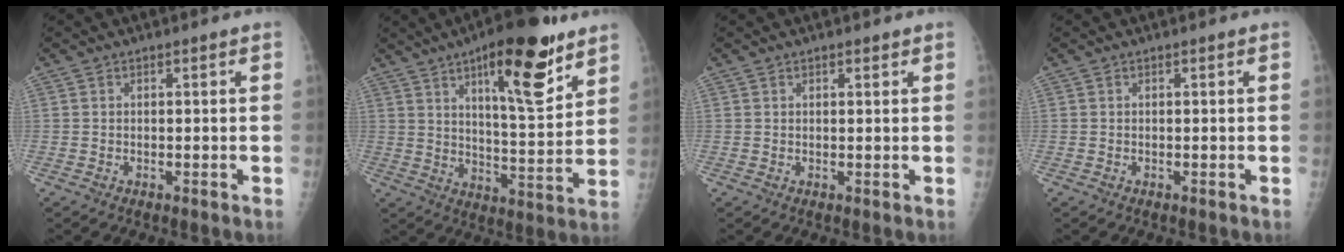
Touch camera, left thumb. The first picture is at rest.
{"total": 18.1, "force": [10.3, 5.2, 14.0], "torque": [-0.177, -0.056, 0.158]}
{"total": 1.0, "force": [0.7, 0.5, 0.6], "torque": [-0.006, -0.003, 0.009]}
{"total": 0.0}